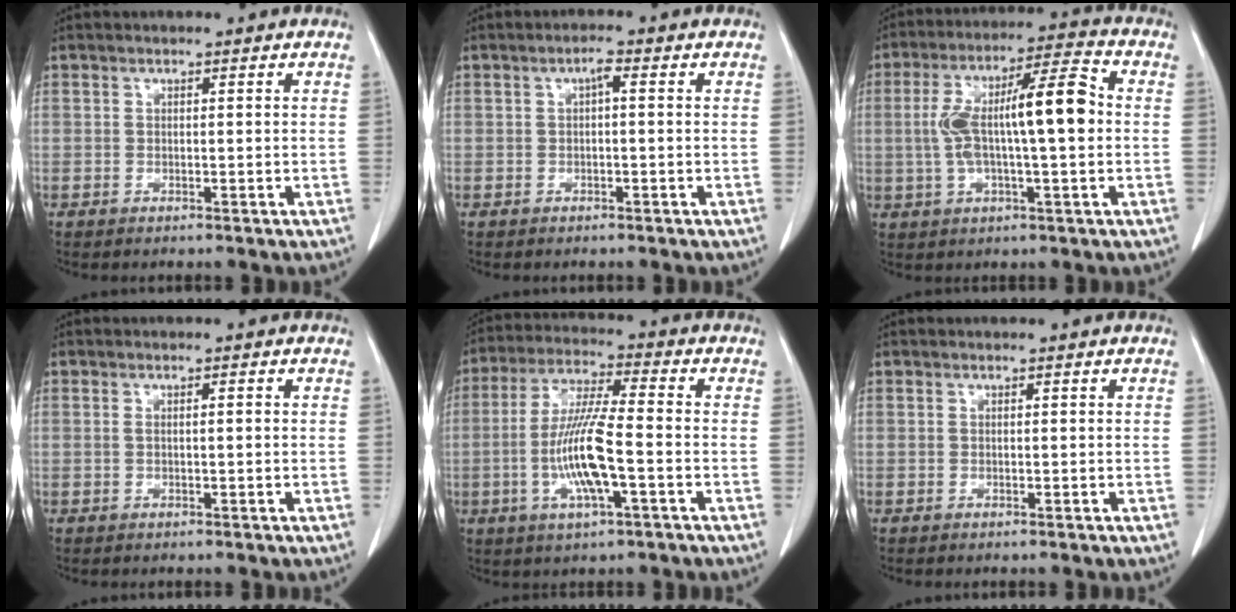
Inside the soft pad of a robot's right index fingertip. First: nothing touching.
{"total": 1.6, "force": [0.2, 0.3, 1.5], "torque": [-0.027, 0.005, 0.004]}
{"total": 13.3, "force": [0.4, 2.5, 13.1], "torque": [-0.237, 0.030, 0.004]}
{"total": 1.0, "force": [0.1, 0.2, 1.0], "torque": [-0.020, 0.005, 0.005]}
{"total": 11.4, "force": [-2.6, 1.3, 11.0], "torque": [-0.222, -0.006, -0.052]}
{"total": 0.0}